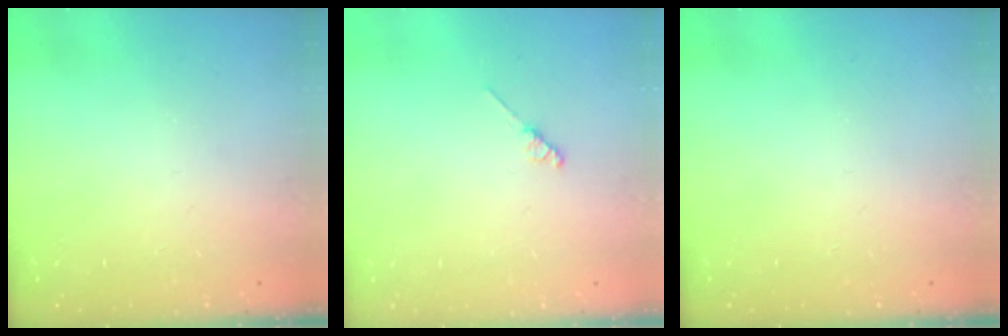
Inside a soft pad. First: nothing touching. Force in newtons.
{"total": 2.0, "press": 1.9, "slide": 0.3}
{"total": 0.0}